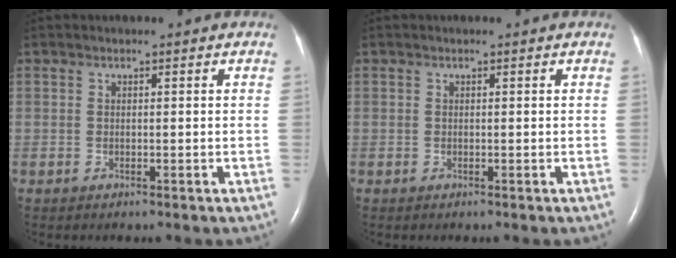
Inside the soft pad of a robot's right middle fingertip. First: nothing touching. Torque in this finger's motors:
{"motor_torque": [0.05, -0.15, 0.00, 0.02]}